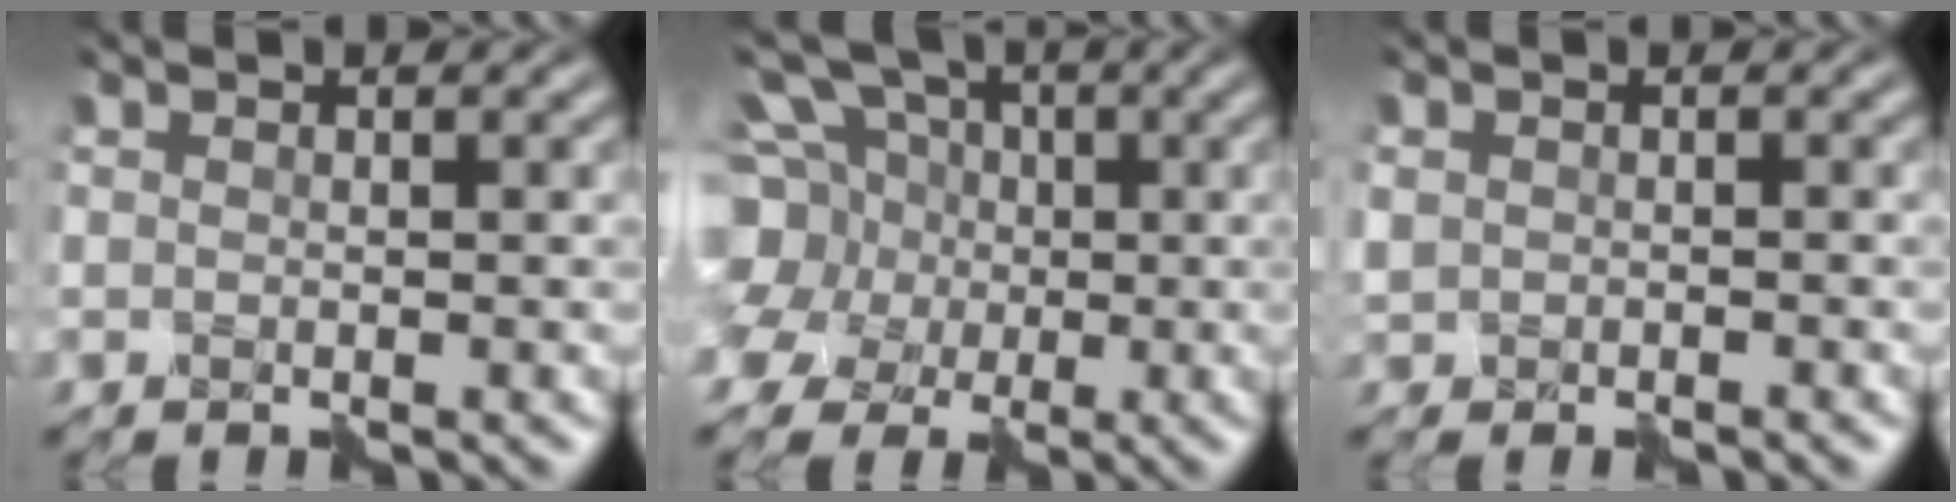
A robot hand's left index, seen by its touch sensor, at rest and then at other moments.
{"total": 12.7, "force": [0.6, 11.1, 6.2], "torque": [-0.169, 0.029, -0.024]}
{"total": 1.1, "force": [-0.5, 0.9, 0.1], "torque": [0.002, -0.003, -0.010]}